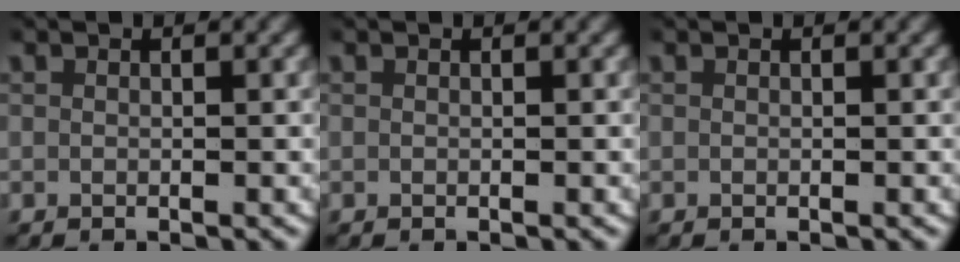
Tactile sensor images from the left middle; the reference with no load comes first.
{"total": 0.0}
{"total": 0.0}